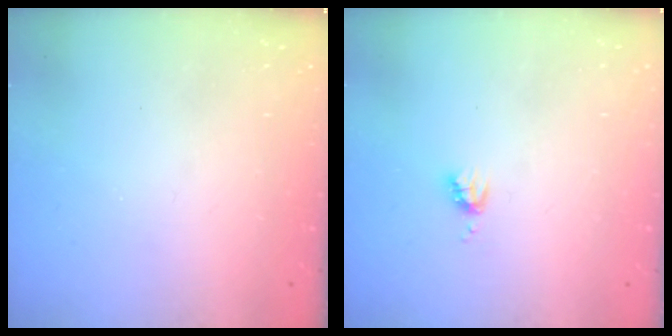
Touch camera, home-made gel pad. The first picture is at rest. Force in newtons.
{"total": 3.7, "press": 3.7, "slide": 0.4}